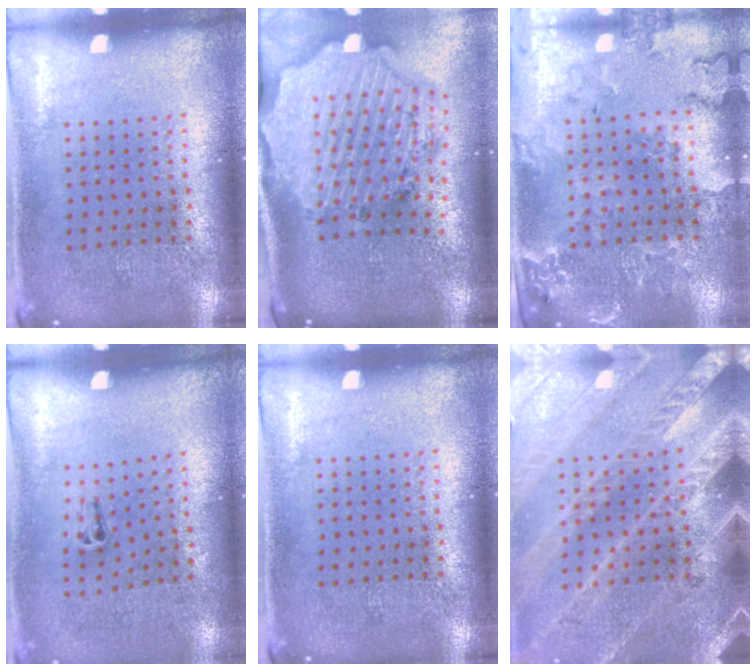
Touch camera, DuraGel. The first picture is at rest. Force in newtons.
{"total": 4.1, "press": 3.3, "slide": 2.5}
{"total": 0.5, "press": 0.5, "slide": 0.2}
{"total": 0.5, "press": 0.3, "slide": 0.4}
{"total": 0.0}
{"total": 2.9, "press": 2.6, "slide": 1.1}